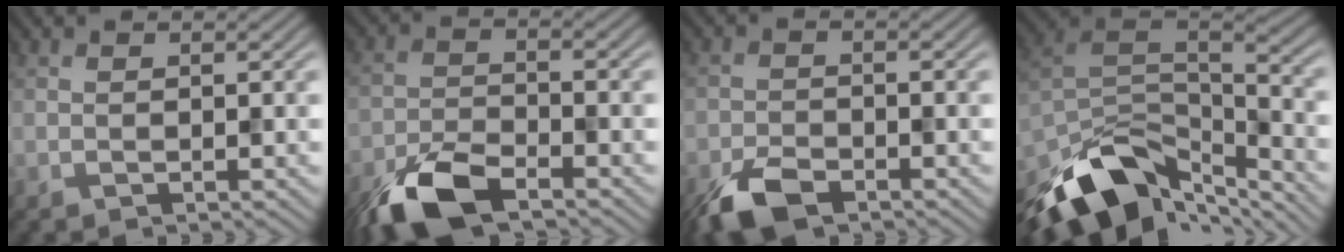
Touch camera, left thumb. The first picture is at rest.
{"total": 8.0, "force": [-5.6, 2.9, 4.9], "torque": [-0.099, -0.007, -0.121]}
{"total": 5.5, "force": [-3.9, 2.3, 3.2], "torque": [-0.062, -0.007, -0.082]}
{"total": 13.7, "force": [-9.0, 6.5, 7.9], "torque": [-0.184, -0.017, -0.161]}